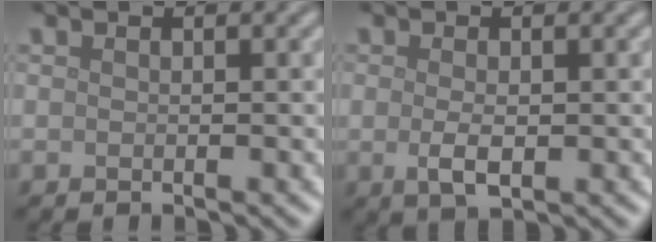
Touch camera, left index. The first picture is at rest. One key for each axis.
{"total": 2.3, "fx": -0.3, "fy": 1.1, "fz": 2.0, "tx": -0.044, "ty": -0.006, "tz": -0.001}